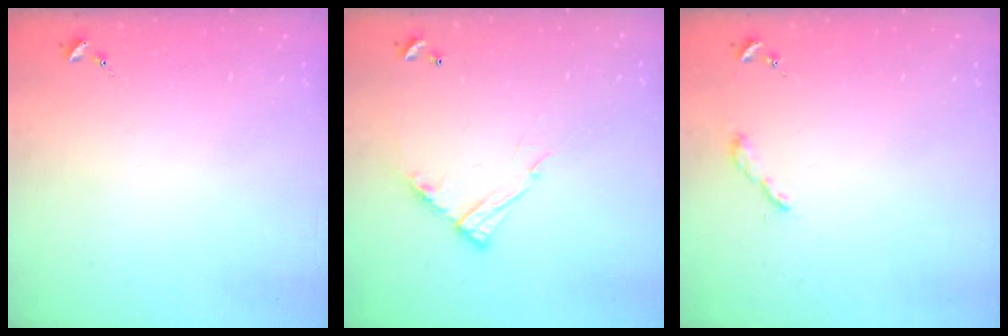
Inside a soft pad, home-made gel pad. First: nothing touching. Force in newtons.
{"total": 11.5, "press": 11.4, "slide": 0.8}
{"total": 2.2, "press": 2.2, "slide": 0.2}